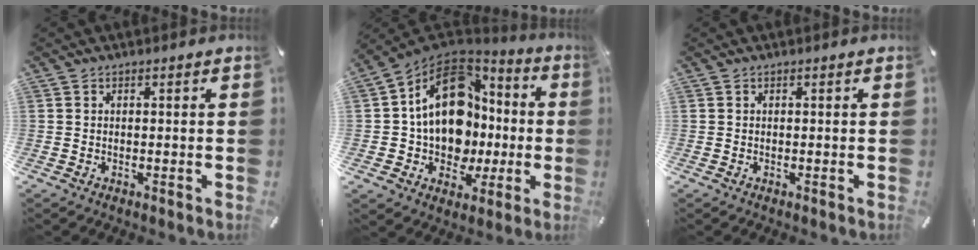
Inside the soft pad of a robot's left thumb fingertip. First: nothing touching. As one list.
[{"total": 18.9, "force": [2.1, 14.7, 11.7], "torque": [-0.211, -0.011, 0.040]}, {"total": 0.0}]